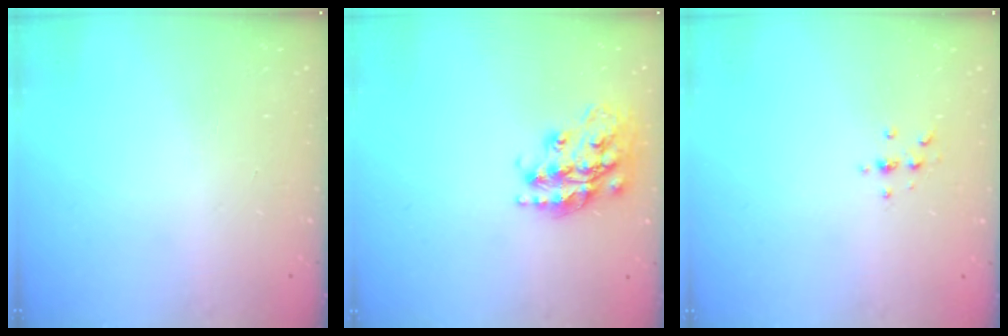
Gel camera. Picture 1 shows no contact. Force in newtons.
{"total": 18.3, "press": 18.3, "slide": 1.0}
{"total": 2.4, "press": 2.4, "slide": 0.3}